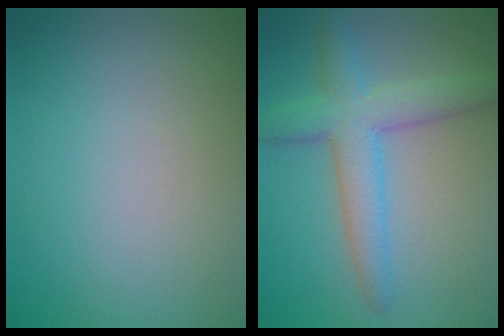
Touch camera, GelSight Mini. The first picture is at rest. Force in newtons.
{"total": 5.4, "press": 5.3, "slide": 0.3}